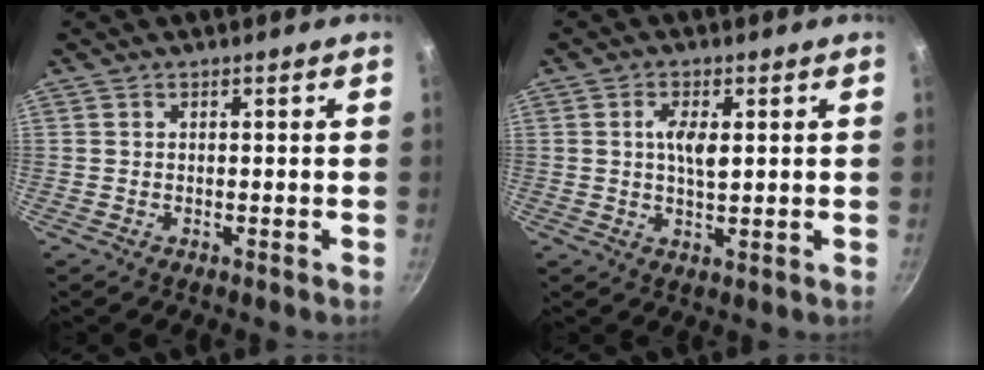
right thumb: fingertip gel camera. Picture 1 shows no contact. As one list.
[{"total": 4.8, "force": [1.0, 2.0, 4.3], "torque": [-0.075, -0.004, 0.018]}]